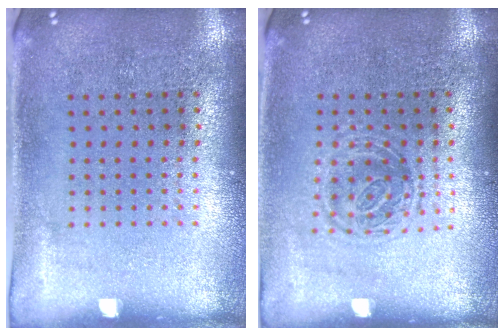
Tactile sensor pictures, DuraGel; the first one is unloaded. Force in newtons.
{"total": 1.3, "press": 1.0, "slide": 0.8}